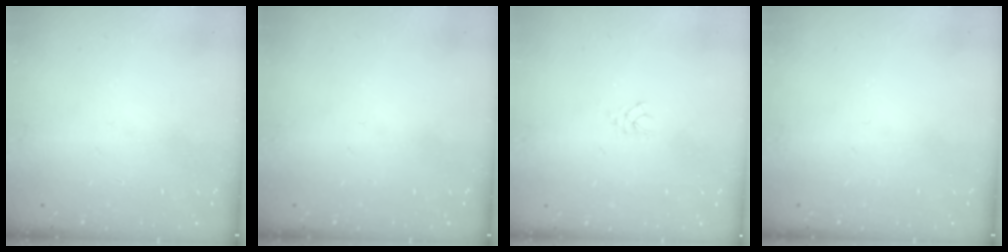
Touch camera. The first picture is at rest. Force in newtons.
{"total": 0.0}
{"total": 2.1, "press": 2.1, "slide": 0.3}
{"total": 0.0}